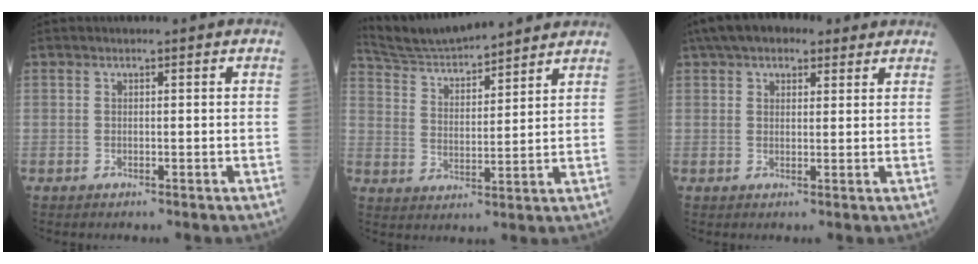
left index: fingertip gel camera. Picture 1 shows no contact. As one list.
[{"total": 14.6, "force": [13.7, 1.9, 4.7], "torque": [-0.091, 0.024, 0.232]}, {"total": 8.9, "force": [6.4, 4.0, 4.8], "torque": [-0.074, 0.045, 0.102]}]